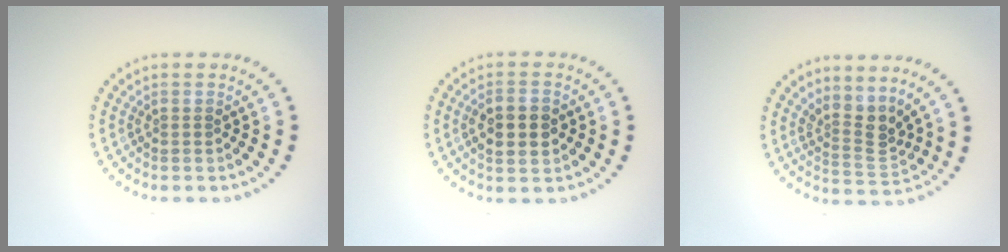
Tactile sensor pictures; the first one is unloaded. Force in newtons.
{"total": 3.2, "press": 3.2, "slide": 0.1}
{"total": 3.0, "press": 2.1, "slide": 2.1}